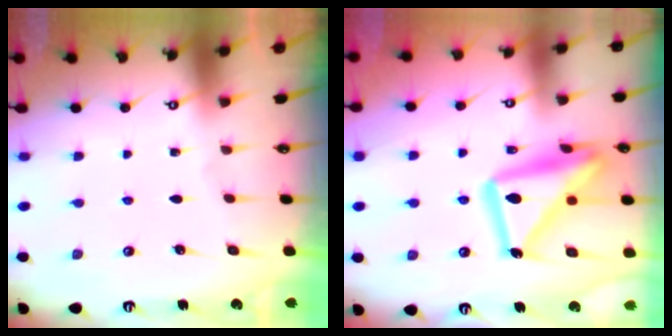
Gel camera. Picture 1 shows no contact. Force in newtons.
{"total": 18.9, "press": 18.8, "slide": 1.5}